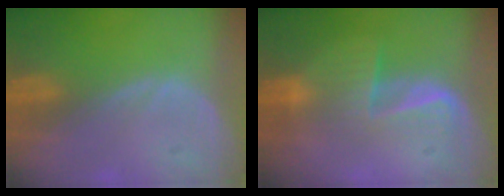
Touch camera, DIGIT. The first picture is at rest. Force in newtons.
{"total": 5.8, "press": 5.5, "slide": 2.0}